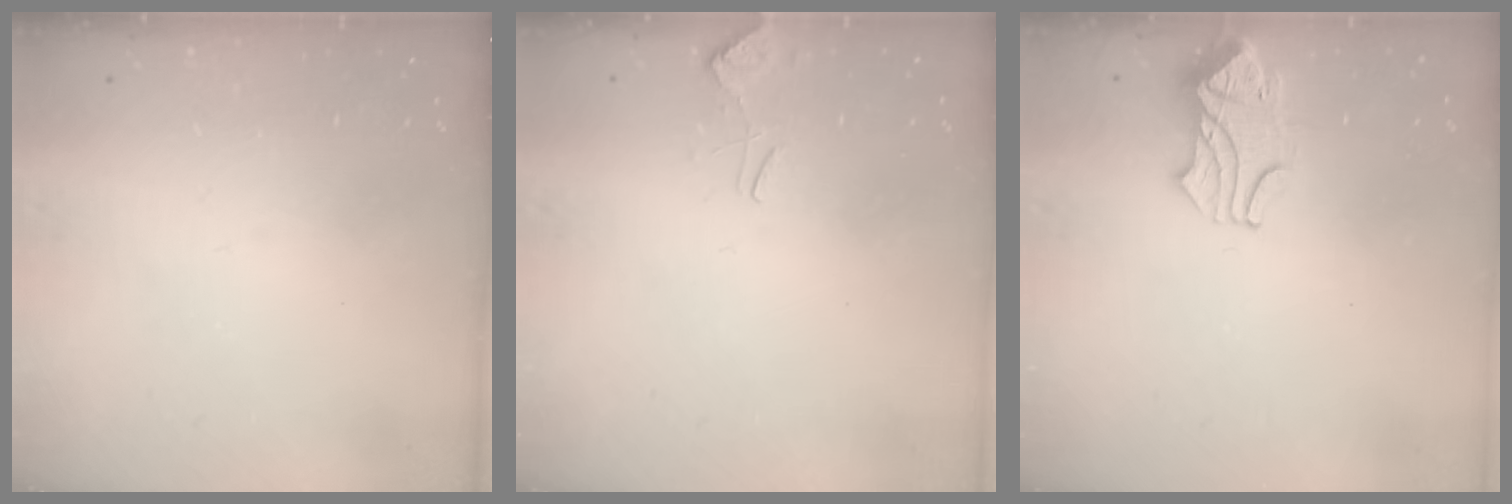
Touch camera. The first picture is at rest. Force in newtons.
{"total": 3.4, "press": 3.3, "slide": 0.6}
{"total": 2.0, "press": 1.9, "slide": 0.7}